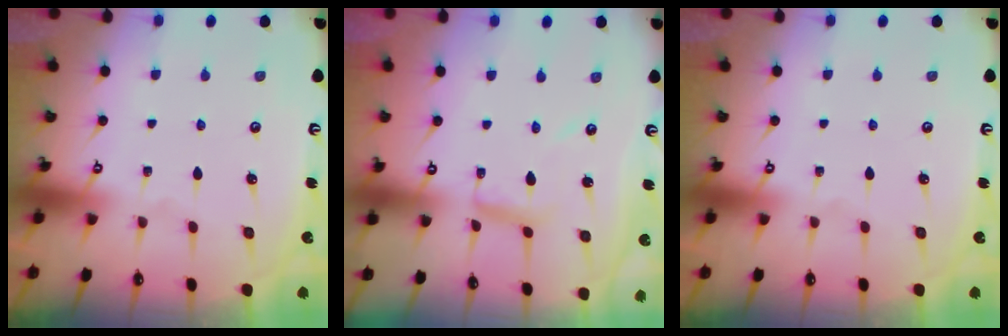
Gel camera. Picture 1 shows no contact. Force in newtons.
{"total": 6.7, "press": 6.7, "slide": 0.3}
{"total": 0.0}